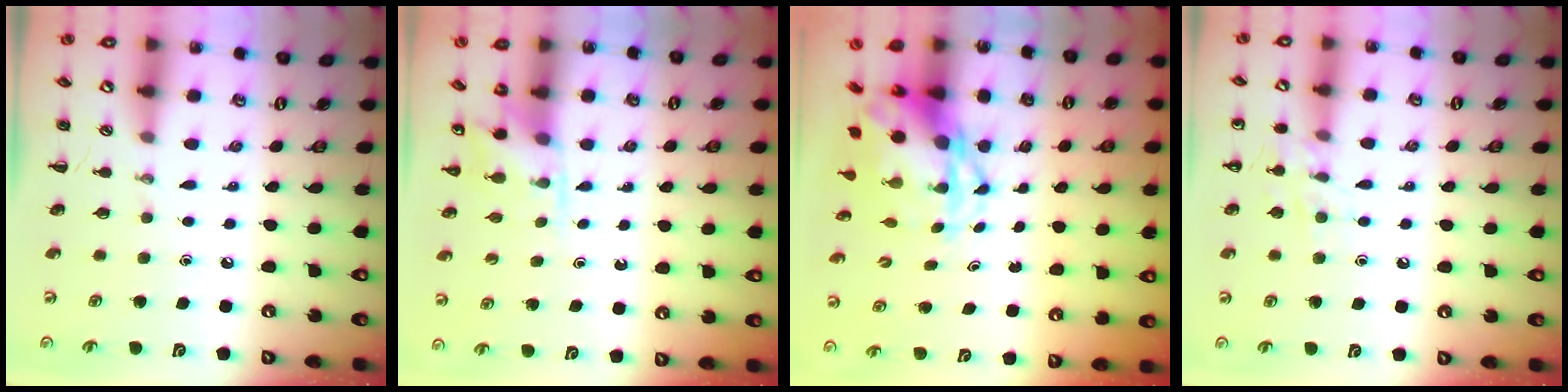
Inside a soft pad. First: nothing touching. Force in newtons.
{"total": 4.5, "press": 4.3, "slide": 1.3}
{"total": 4.4, "press": 4.1, "slide": 1.4}
{"total": 8.3, "press": 8.1, "slide": 1.5}